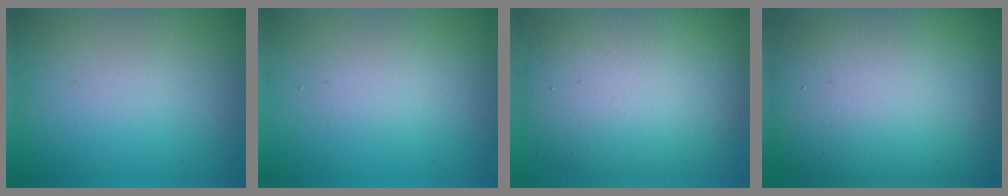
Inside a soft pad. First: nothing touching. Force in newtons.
{"total": 1.5, "press": 1.5, "slide": 0.1}
{"total": 10.5, "press": 10.5, "slide": 0.9}
{"total": 16.9, "press": 16.9, "slide": 0.6}